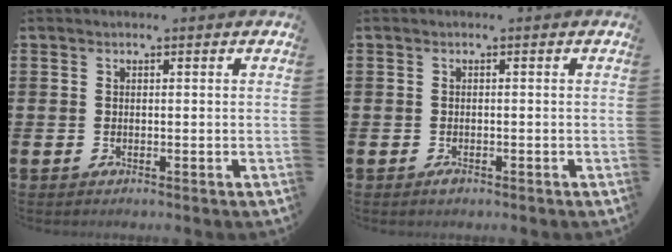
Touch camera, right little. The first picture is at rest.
{"total": 0.7, "force": [-0.3, 0.4, 0.5], "torque": [-0.010, 0.001, -0.007]}